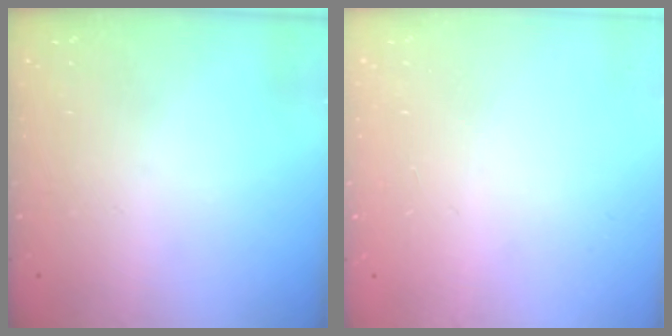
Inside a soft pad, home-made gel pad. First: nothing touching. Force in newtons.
{"total": 0.9, "press": 0.9, "slide": 0.0}